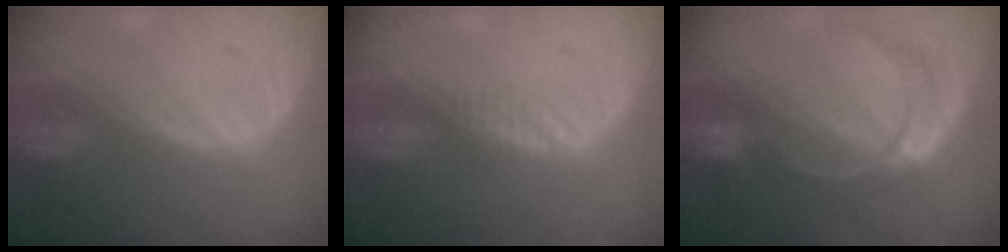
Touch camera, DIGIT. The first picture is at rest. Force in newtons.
{"total": 1.7, "press": 1.4, "slide": 1.0}
{"total": 8.5, "press": 7.2, "slide": 4.6}